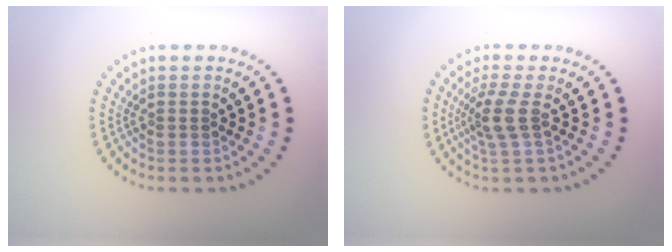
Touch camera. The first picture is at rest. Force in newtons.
{"total": 2.6, "press": 1.9, "slide": 1.7}